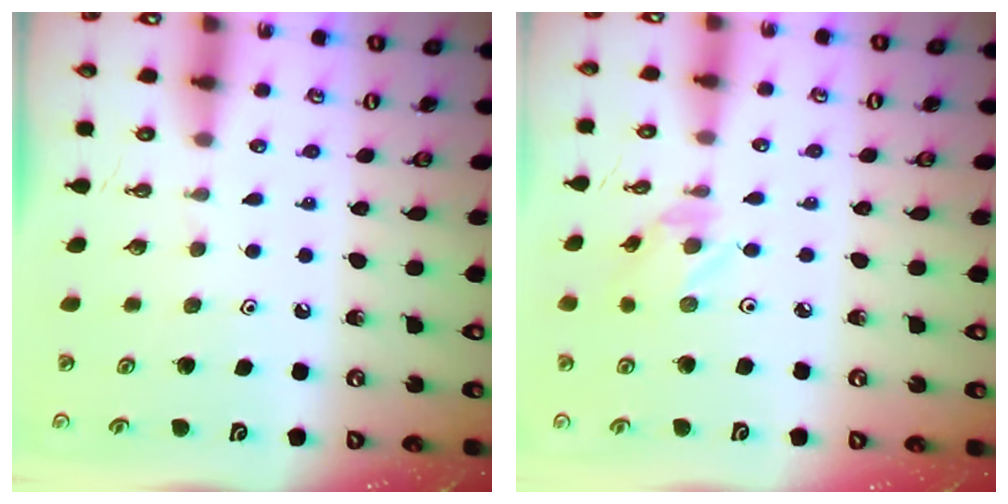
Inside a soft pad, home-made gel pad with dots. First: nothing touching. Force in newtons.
{"total": 1.3, "press": 1.3, "slide": 0.0}